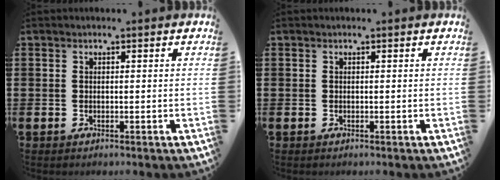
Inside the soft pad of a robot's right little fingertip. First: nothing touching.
{"total": 0.0}